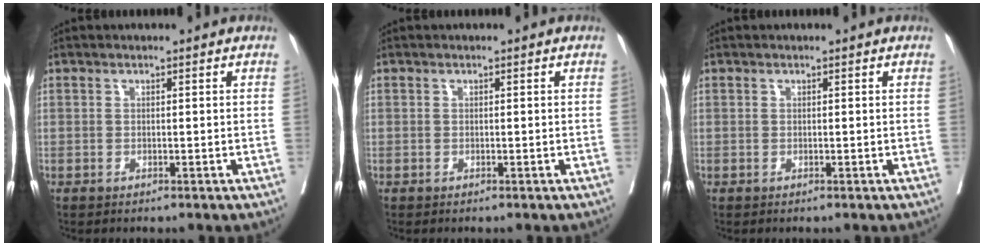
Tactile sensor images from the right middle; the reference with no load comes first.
{"total": 0.0}
{"total": 0.0}